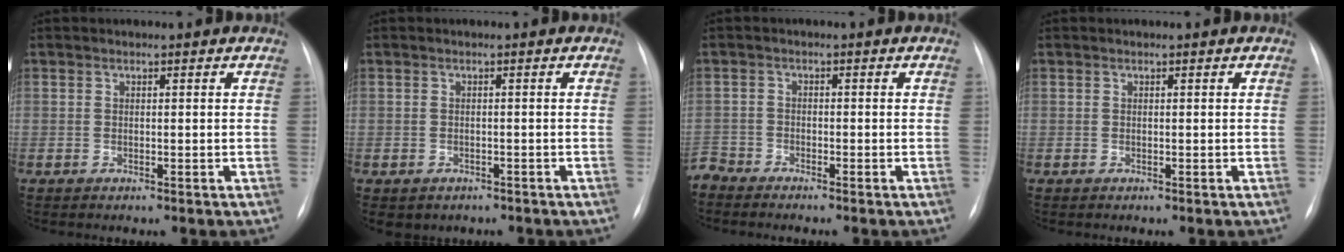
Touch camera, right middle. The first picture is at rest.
{"total": 4.1, "force": [-2.9, 2.7, 0.8], "torque": [-0.006, 0.009, -0.031]}
{"total": 2.9, "force": [-2.9, 0.2, -0.1], "torque": [0.006, -0.011, -0.055]}
{"total": 0.0}